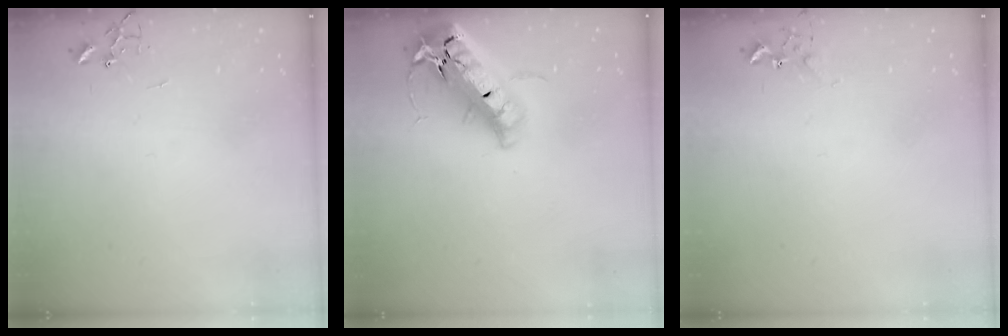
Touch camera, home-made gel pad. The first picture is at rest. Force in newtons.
{"total": 25.0, "press": 24.5, "slide": 4.9}
{"total": 5.2, "press": 5.2, "slide": 0.6}